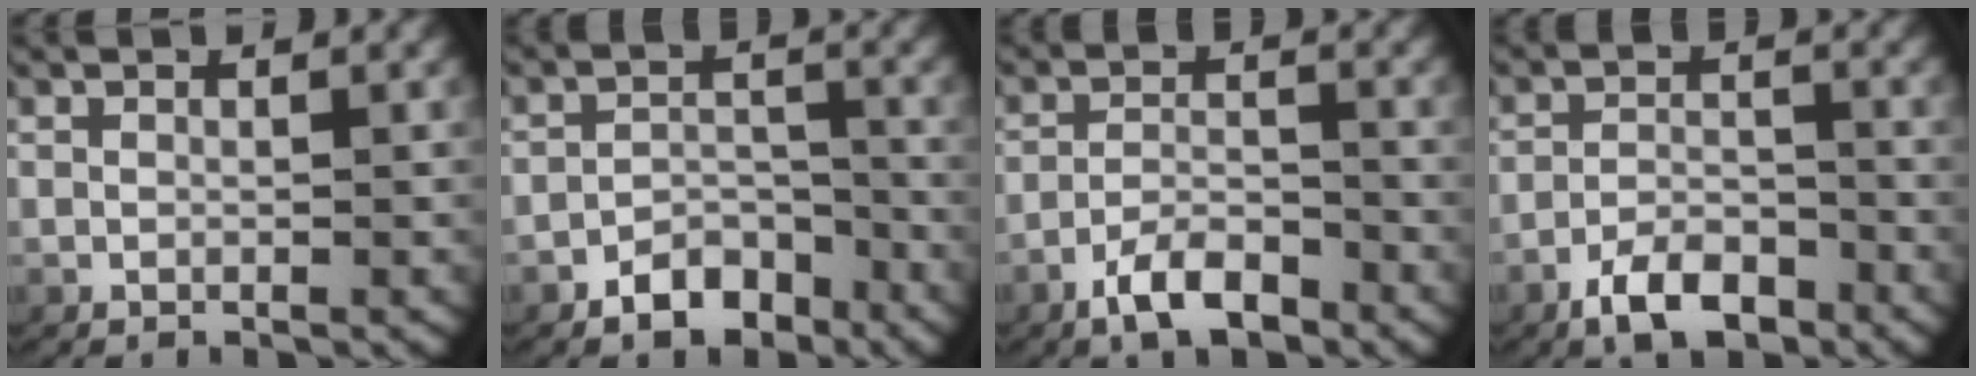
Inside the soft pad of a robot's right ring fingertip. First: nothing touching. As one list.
[{"total": 4.2, "force": [-3.4, 2.2, 1.1], "torque": [-0.007, -0.003, -0.062]}, {"total": 4.4, "force": [-3.3, 1.8, 2.2], "torque": [-0.036, -0.005, -0.059]}, {"total": 4.7, "force": [-3.6, 2.1, 2.3], "torque": [-0.032, -0.007, -0.062]}]